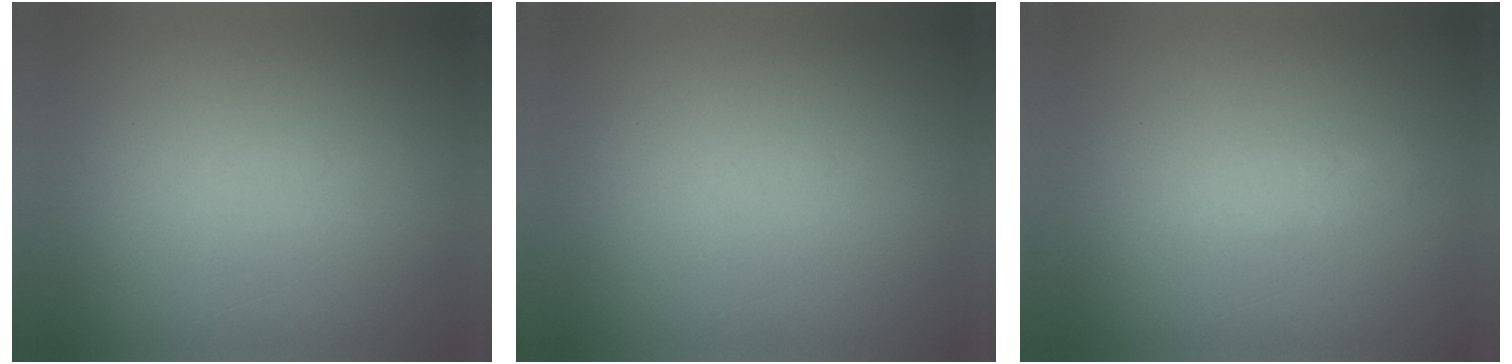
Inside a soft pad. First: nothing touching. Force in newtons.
{"total": 0.0}
{"total": 1.5}